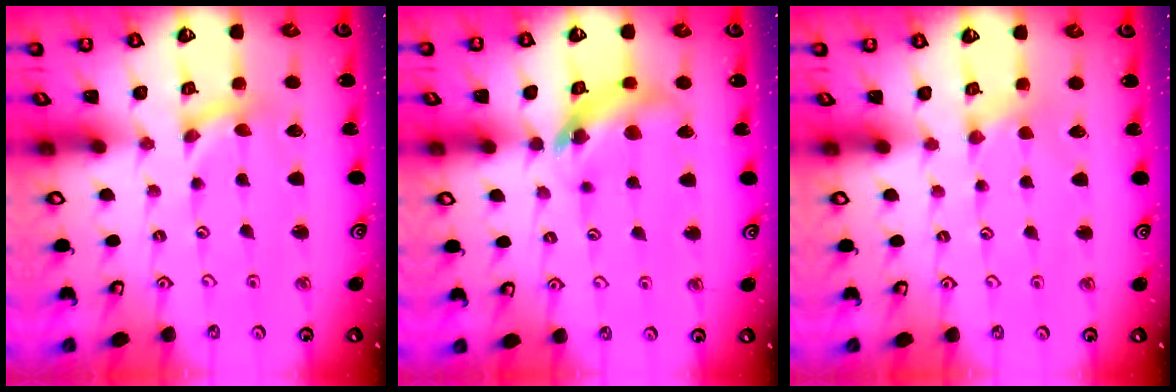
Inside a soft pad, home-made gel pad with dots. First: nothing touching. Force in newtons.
{"total": 13.0, "press": 12.9, "slide": 1.6}
{"total": 1.1, "press": 1.1, "slide": 0.2}